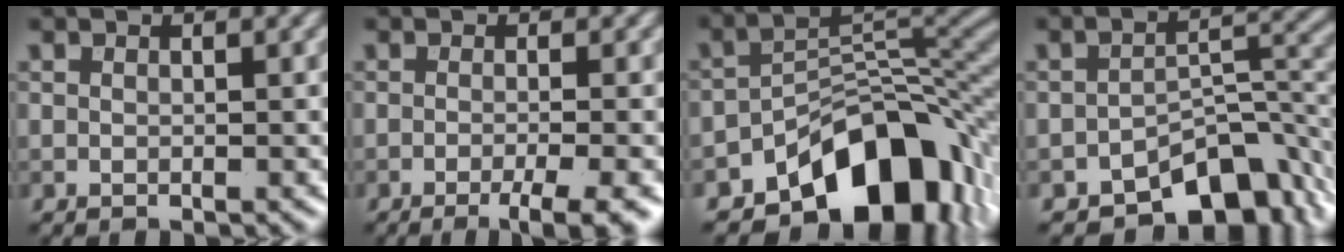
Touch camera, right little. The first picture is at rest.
{"total": 4.1, "force": [-2.0, 0.7, 3.5], "torque": [-0.048, -0.004, -0.036]}
{"total": 11.5, "force": [-6.9, 5.9, 7.0], "torque": [-0.080, 0.000, -0.121]}
{"total": 7.1, "force": [-5.3, 3.2, 3.5], "torque": [-0.024, -0.002, -0.090]}